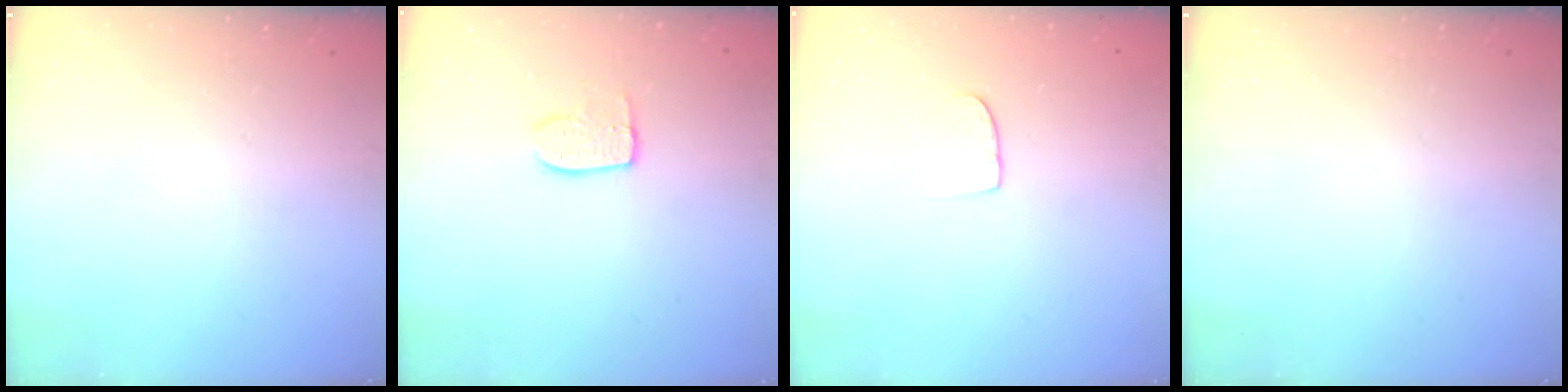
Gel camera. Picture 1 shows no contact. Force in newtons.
{"total": 6.7, "press": 6.7, "slide": 0.2}
{"total": 5.6, "press": 5.5, "slide": 0.5}
{"total": 0.0}